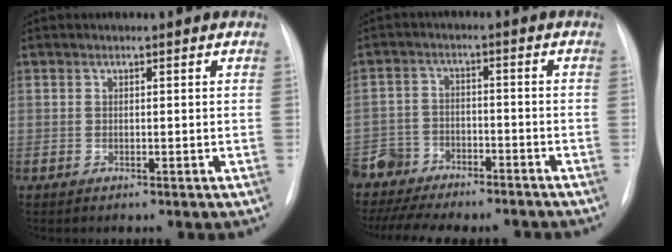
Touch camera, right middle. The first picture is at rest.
{"total": 13.1, "force": [-12.0, 3.8, 3.8], "torque": [-0.077, 0.015, -0.186]}